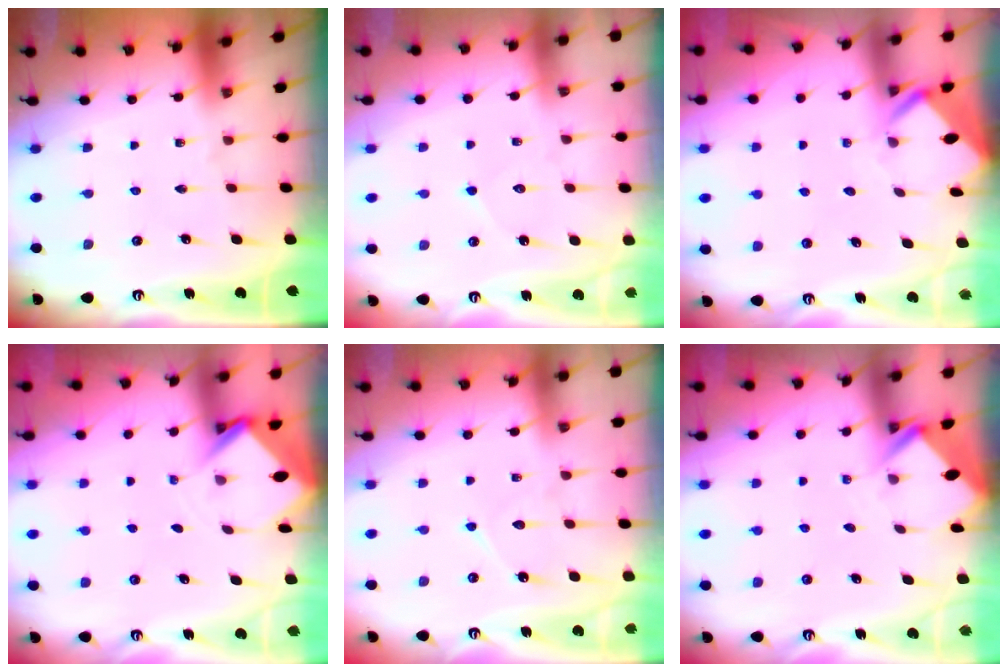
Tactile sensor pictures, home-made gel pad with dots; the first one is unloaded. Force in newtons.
{"total": 4.6, "press": 4.6, "slide": 0.3}
{"total": 4.0, "press": 3.9, "slide": 0.3}
{"total": 2.9, "press": 2.9, "slide": 0.2}
{"total": 6.1, "press": 6.0, "slide": 0.6}
{"total": 2.7, "press": 2.7, "slide": 0.1}